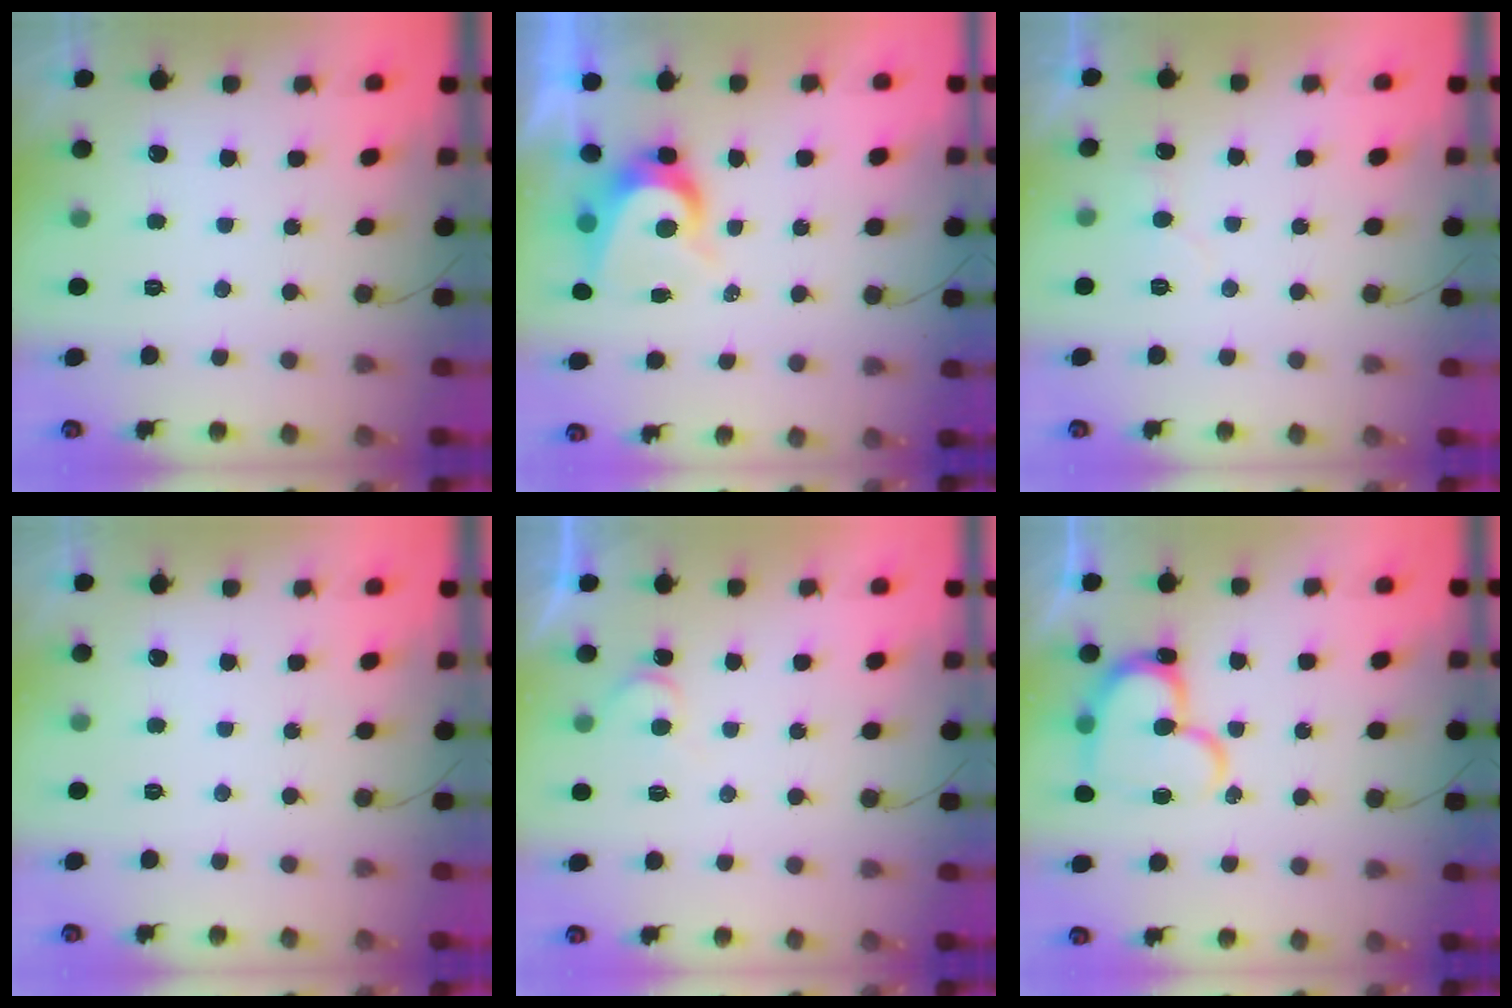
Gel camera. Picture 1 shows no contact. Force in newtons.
{"total": 6.7, "press": 6.7, "slide": 0.5}
{"total": 4.3, "press": 4.2, "slide": 0.4}
{"total": 0.0}
{"total": 3.8, "press": 3.8, "slide": 0.3}
{"total": 17.2, "press": 17.2, "slide": 1.5}